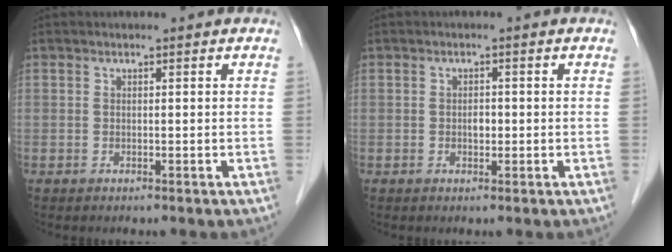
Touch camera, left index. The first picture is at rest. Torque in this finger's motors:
{"motor_torque": [0.05, 0.04, 0.01, 0.00]}